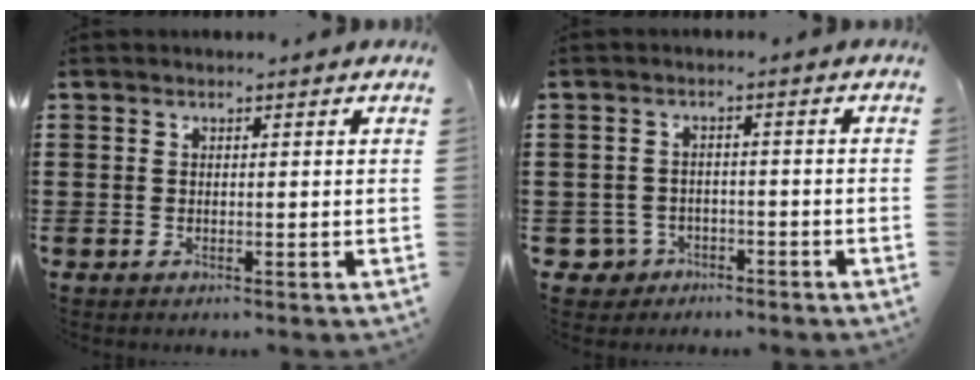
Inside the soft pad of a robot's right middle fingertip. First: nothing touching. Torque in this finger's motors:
{"motor_torque": [0.00, -0.06, -0.07, -0.03]}